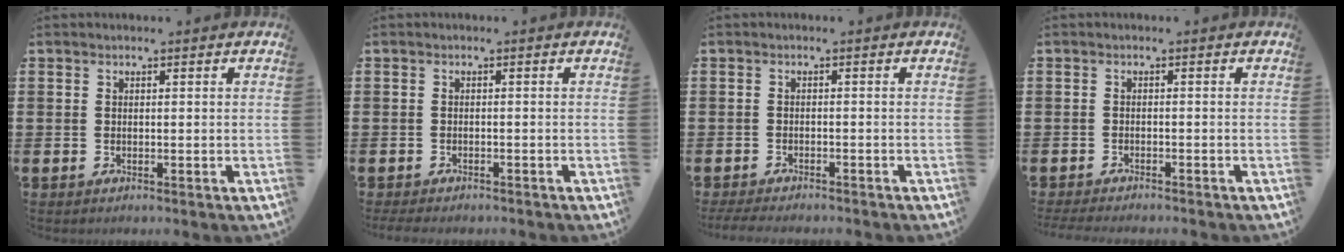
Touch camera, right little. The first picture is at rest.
{"total": 0.8, "force": [-0.8, 0.1, 0.2], "torque": [-0.005, -0.001, -0.016]}
{"total": 1.5, "force": [-1.4, 0.1, 0.4], "torque": [-0.008, 0.003, -0.029]}
{"total": 1.1, "force": [-1.1, 0.0, 0.2], "torque": [-0.005, 0.000, -0.023]}